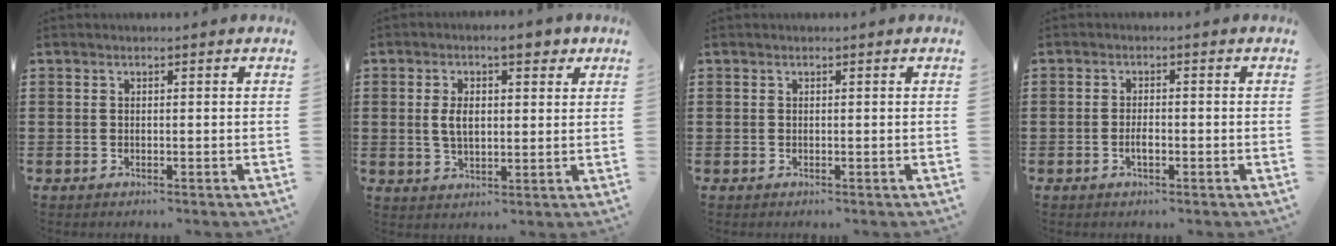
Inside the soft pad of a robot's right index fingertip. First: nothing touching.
{"total": 6.1, "force": [1.8, 2.9, 5.0], "torque": [-0.092, 0.003, 0.025]}
{"total": 0.0}
{"total": 2.0, "force": [-0.7, 0.8, 1.7], "torque": [-0.033, 0.002, -0.013]}